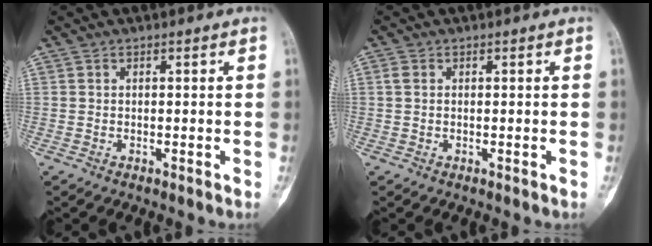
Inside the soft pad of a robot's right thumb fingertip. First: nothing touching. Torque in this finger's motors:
{"motor_torque": [-0.04, -0.05, 0.28, 0.02, -0.02]}